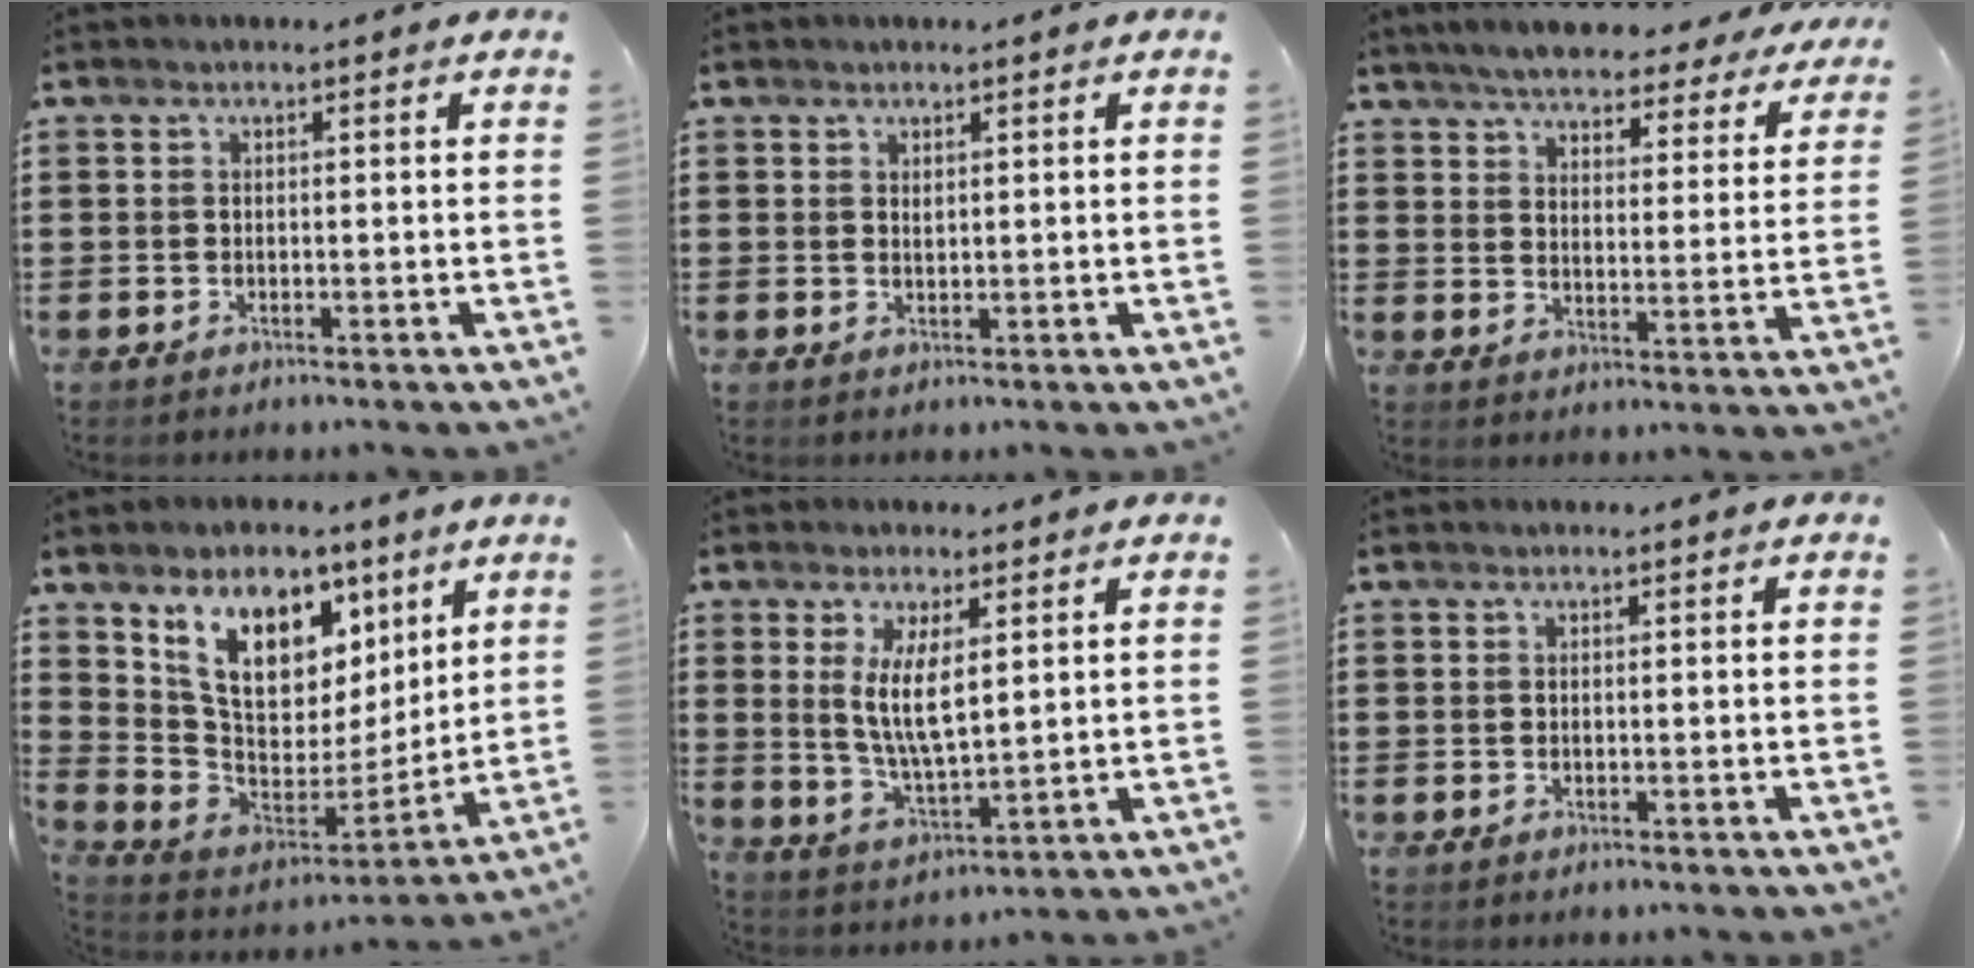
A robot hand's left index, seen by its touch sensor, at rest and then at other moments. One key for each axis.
{"total": 0.7, "fx": 0.5, "fy": 0.3, "fz": 0.3, "tx": -0.008, "ty": 0.000, "tz": 0.010}
{"total": 5.4, "fx": 5.2, "fy": 0.3, "fz": 1.4, "tx": -0.054, "ty": -0.030, "tz": 0.088}
{"total": 12.4, "fx": 7.5, "fy": 7.5, "fz": 6.5, "tx": -0.142, "ty": -0.021, "tz": 0.146}
{"total": 7.4, "fx": 2.2, "fy": 2.7, "fz": 6.5, "tx": -0.131, "ty": -0.002, "tz": 0.036}
{"total": 0.0}